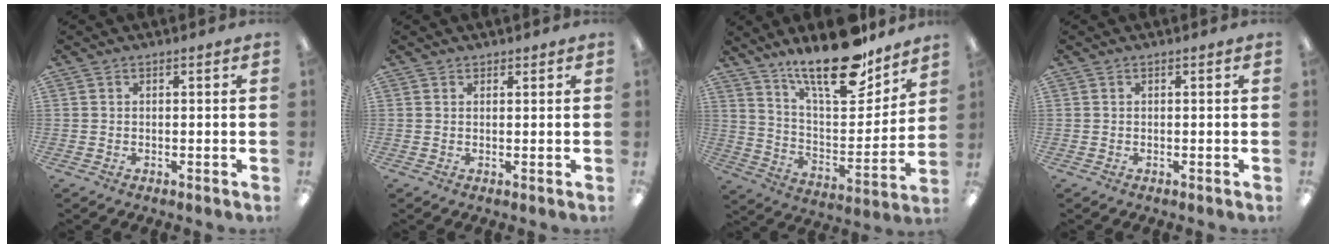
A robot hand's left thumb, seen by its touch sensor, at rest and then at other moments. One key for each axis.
{"total": 1.1, "fx": 0.9, "fy": 0.6, "fz": -0.1, "tx": 0.001, "ty": 0.001, "tz": 0.018}
{"total": 21.4, "fx": 16.5, "fy": 6.8, "fz": 11.8, "tx": -0.188, "ty": -0.113, "tz": 0.281}
{"total": 0.0}